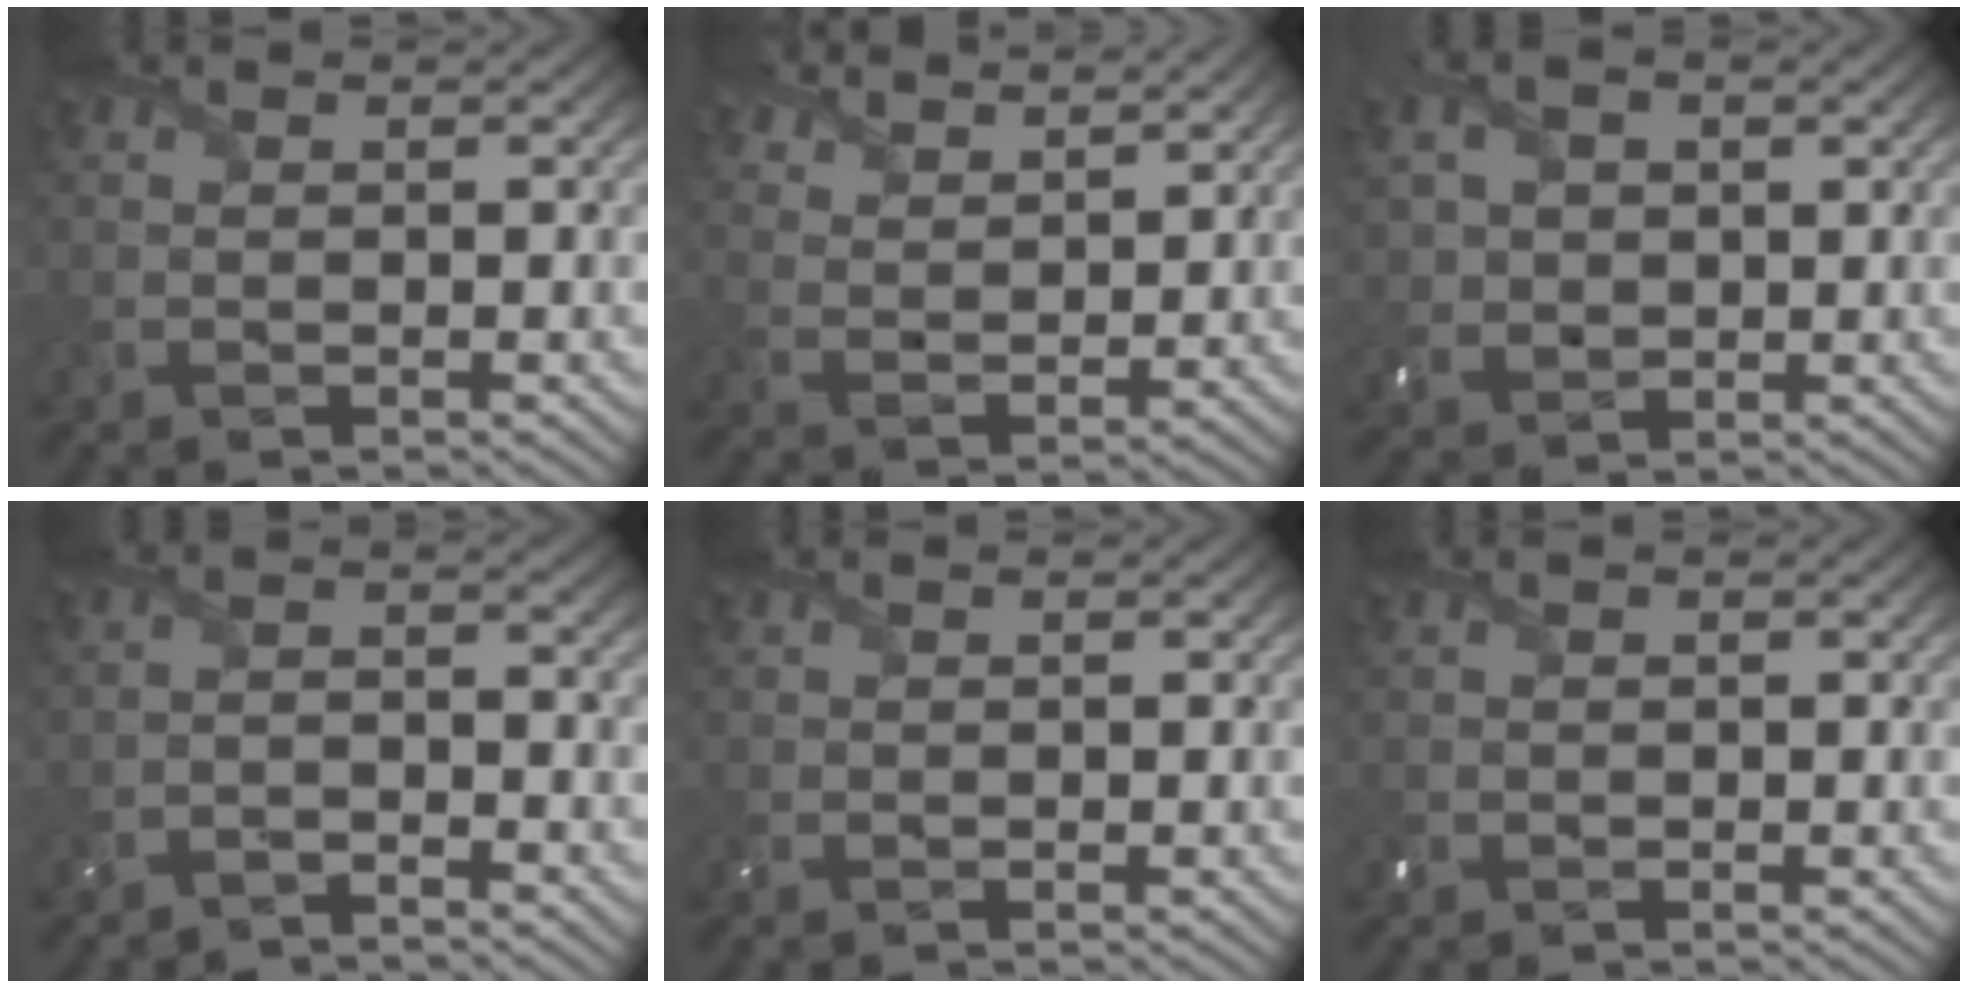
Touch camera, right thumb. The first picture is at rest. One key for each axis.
{"total": 7.4, "fx": 6.4, "fy": 2.3, "fz": 3.1, "tx": -0.074, "ty": -0.008, "tz": 0.126}
{"total": 5.8, "fx": 1.7, "fy": 4.2, "fz": 3.6, "tx": -0.100, "ty": 0.002, "tz": 0.033}
{"total": 2.9, "fx": -2.8, "fy": 0.2, "fz": 1.0, "tx": -0.021, "ty": 0.001, "tz": -0.061}
{"total": 0.5, "fx": -0.1, "fy": 0.4, "fz": 0.4, "tx": -0.010, "ty": 0.000, "tz": -0.003}
{"total": 0.6, "fx": -0.1, "fy": 0.5, "fz": 0.2, "tx": -0.007, "ty": 0.000, "tz": -0.002}